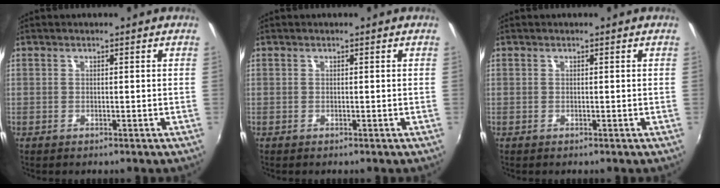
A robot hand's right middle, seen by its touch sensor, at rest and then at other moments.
{"total": 0.0}
{"total": 0.0}